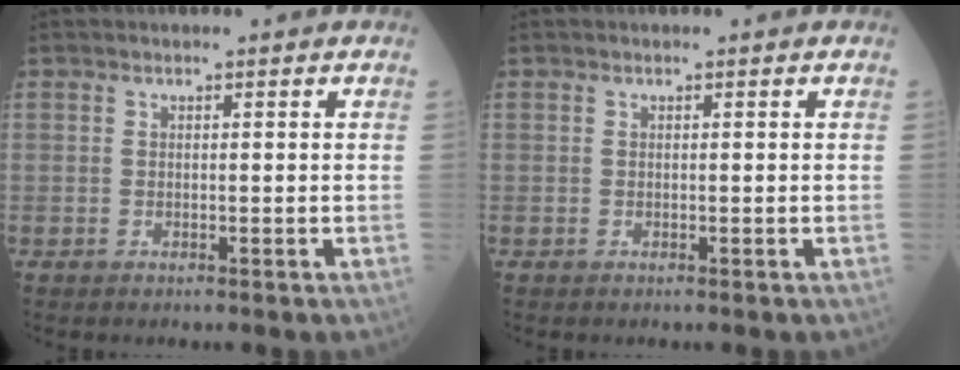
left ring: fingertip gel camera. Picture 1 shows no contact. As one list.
[{"total": 0.0}]